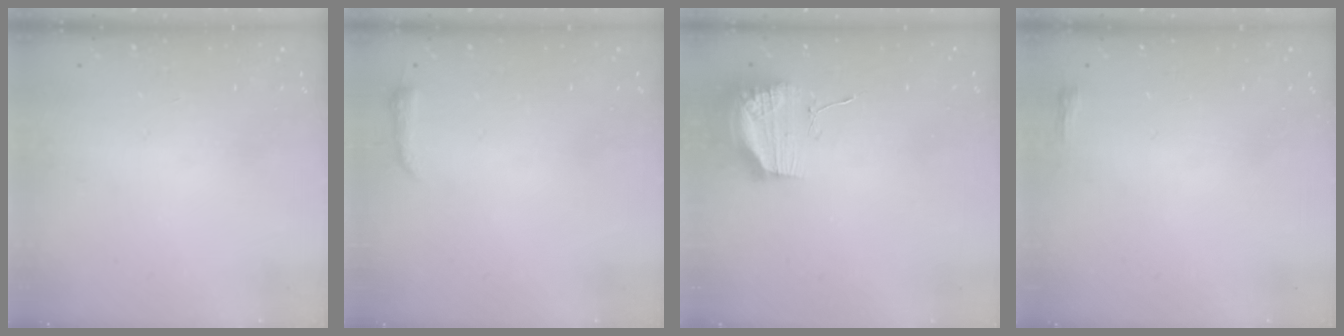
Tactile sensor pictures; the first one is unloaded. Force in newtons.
{"total": 3.7, "press": 3.7, "slide": 0.7}
{"total": 11.7, "press": 11.6, "slide": 1.0}
{"total": 2.3, "press": 2.2, "slide": 0.7}